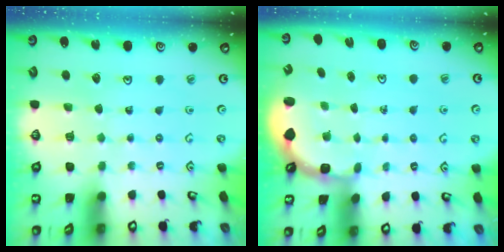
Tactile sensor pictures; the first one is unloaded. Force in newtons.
{"total": 2.7, "press": 2.0, "slide": 1.8}